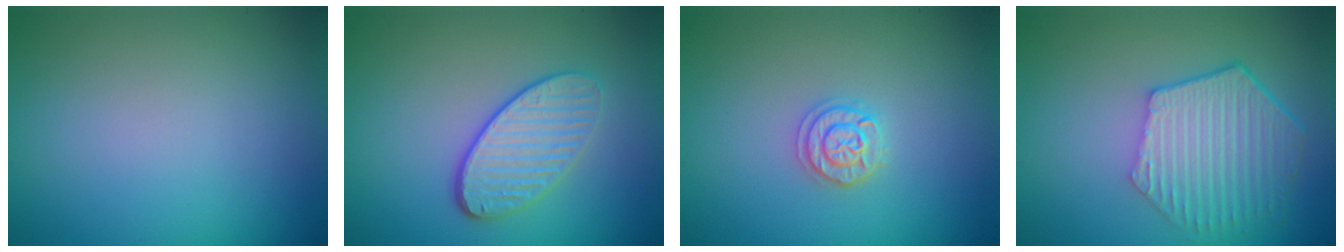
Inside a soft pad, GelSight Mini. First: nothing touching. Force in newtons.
{"total": 3.9, "press": 3.3, "slide": 2.1}
{"total": 1.9, "press": 1.8, "slide": 0.3}
{"total": 6.1, "press": 4.7, "slide": 3.9}